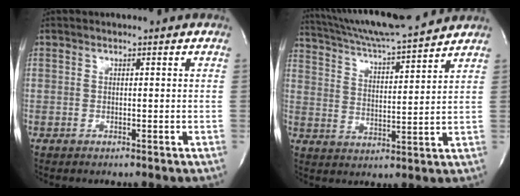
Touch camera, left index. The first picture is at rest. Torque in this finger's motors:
{"motor_torque": [0.49, -0.41, 0.53, 0.14]}